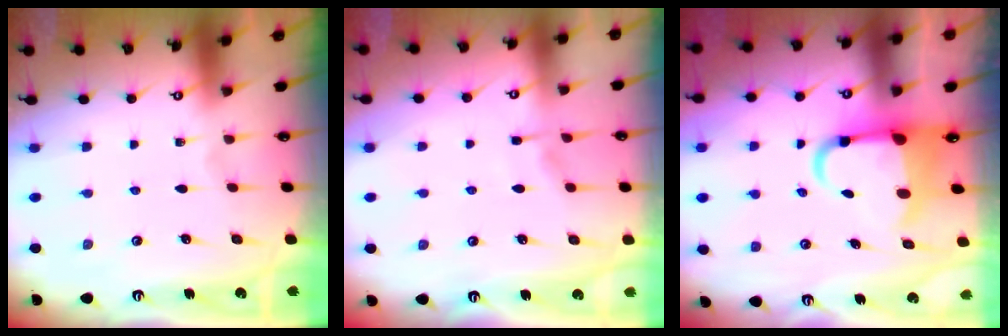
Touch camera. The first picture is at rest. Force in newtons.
{"total": 2.6, "press": 2.5, "slide": 0.6}
{"total": 7.6, "press": 7.3, "slide": 1.8}